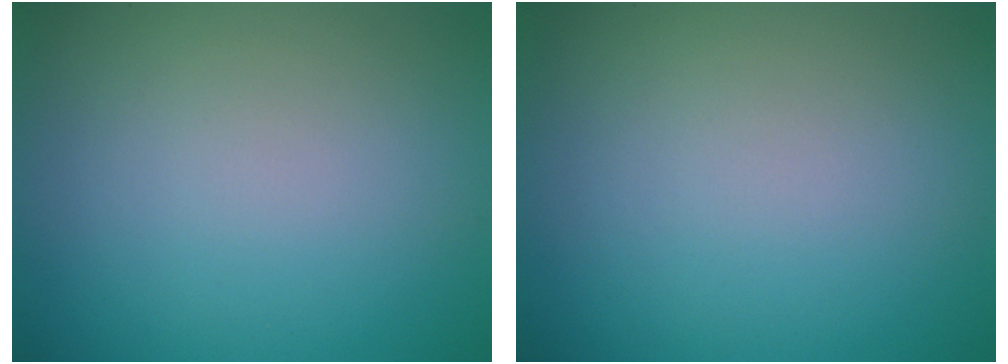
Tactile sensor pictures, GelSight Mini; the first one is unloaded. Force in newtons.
{"total": 0.0}